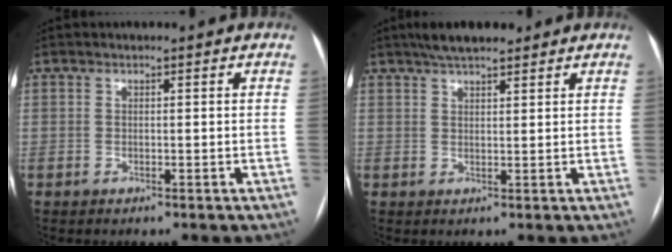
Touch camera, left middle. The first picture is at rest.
{"total": 6.1, "force": [4.9, 1.5, 3.5], "torque": [-0.056, 0.023, 0.080]}